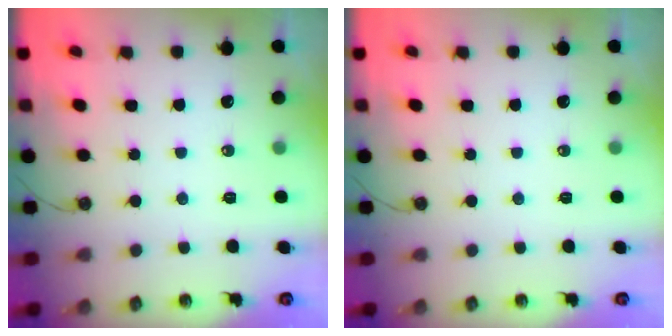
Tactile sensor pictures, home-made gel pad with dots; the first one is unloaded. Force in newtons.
{"total": 0.0}